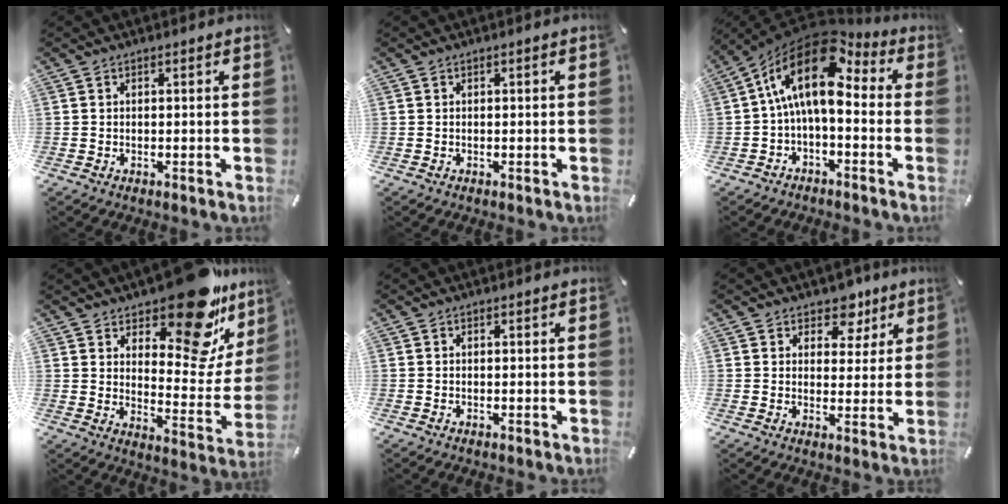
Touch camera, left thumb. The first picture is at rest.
{"total": 0.0}
{"total": 16.7, "force": [3.8, 8.6, 13.8], "torque": [-0.275, -0.015, 0.060]}
{"total": 20.8, "force": [15.2, 8.9, 11.1], "torque": [-0.128, -0.124, 0.250]}
{"total": 0.0}
{"total": 6.5, "force": [4.3, 4.7, 1.5], "torque": [0.003, -0.031, 0.067]}